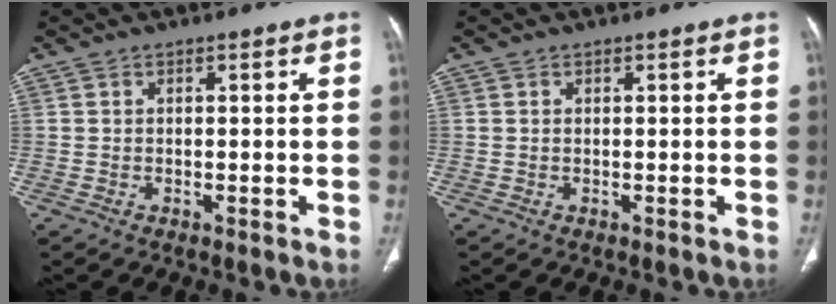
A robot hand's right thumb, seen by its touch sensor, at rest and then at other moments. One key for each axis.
{"total": 0.0}